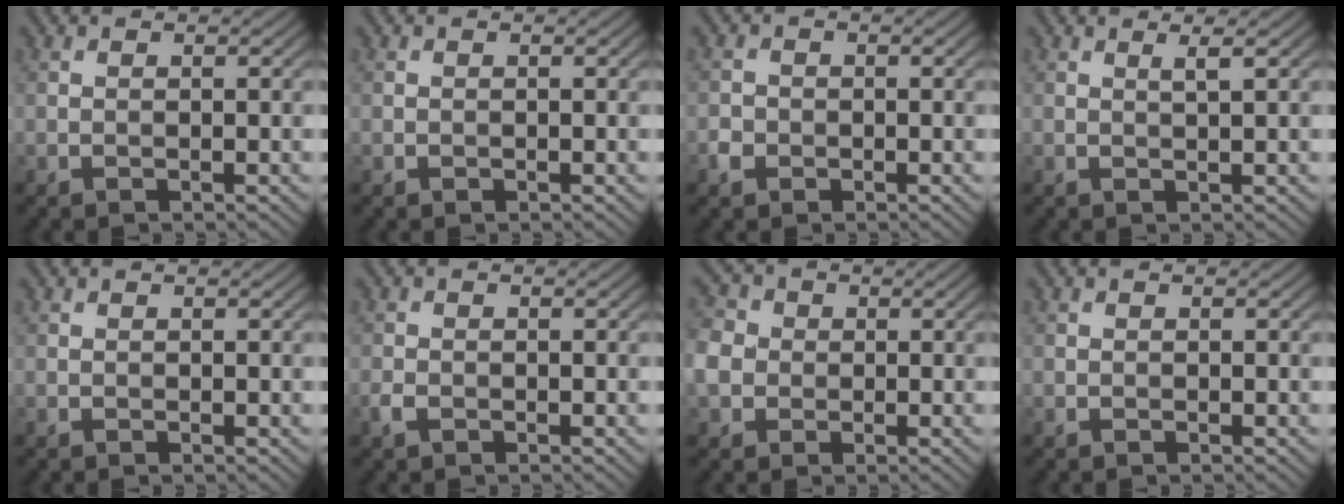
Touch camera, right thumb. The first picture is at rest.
{"total": 0.0}
{"total": 1.8, "force": [-0.9, 1.5, 0.5], "torque": [-0.009, -0.001, -0.022]}
{"total": 1.2, "force": [0.7, -0.1, 1.0], "torque": [-0.022, 0.006, 0.009]}
{"total": 0.0}
{"total": 1.4, "force": [-0.7, 0.9, 0.8], "torque": [-0.020, -0.001, -0.018]}
{"total": 4.9, "force": [-0.6, 4.3, 2.2], "torque": [-0.072, 0.005, -0.025]}
{"total": 0.0}